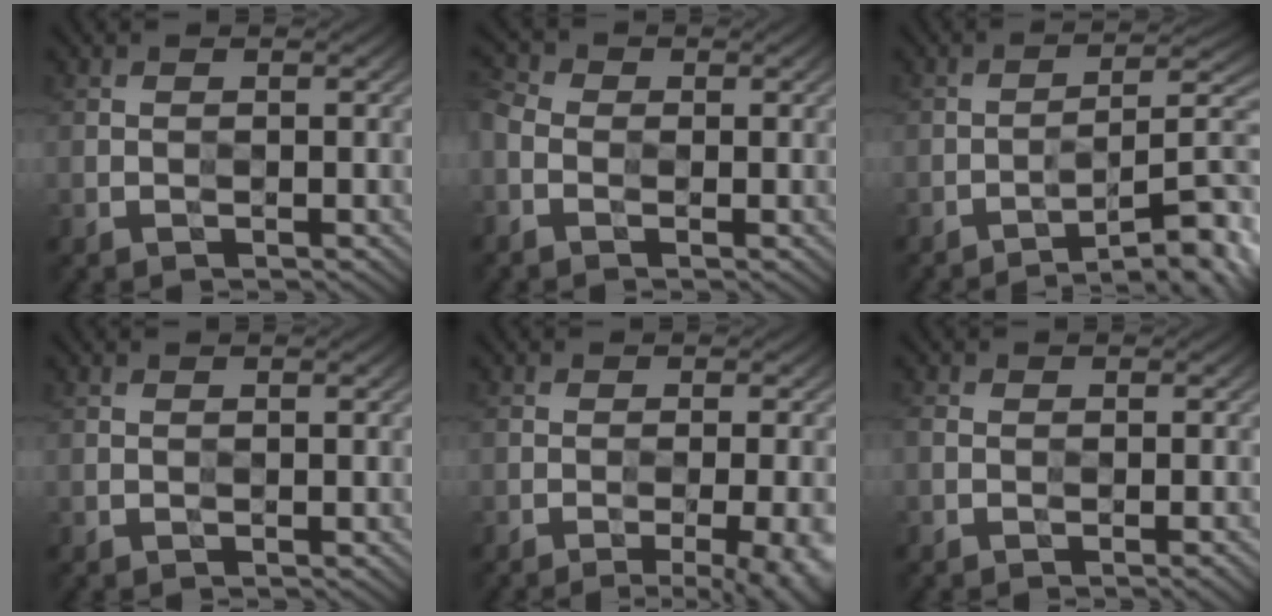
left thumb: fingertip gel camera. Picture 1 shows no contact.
{"total": 3.8, "force": [-1.8, 2.6, 2.1], "torque": [-0.054, -0.001, -0.047]}
{"total": 9.1, "force": [-5.7, 2.1, 6.8], "torque": [-0.099, 0.011, -0.083]}
{"total": 0.0}
{"total": 7.7, "force": [-3.6, 2.4, 6.3], "torque": [-0.077, 0.000, -0.039]}
{"total": 2.1, "force": [-1.3, 0.7, 1.4], "torque": [-0.027, 0.000, -0.024]}